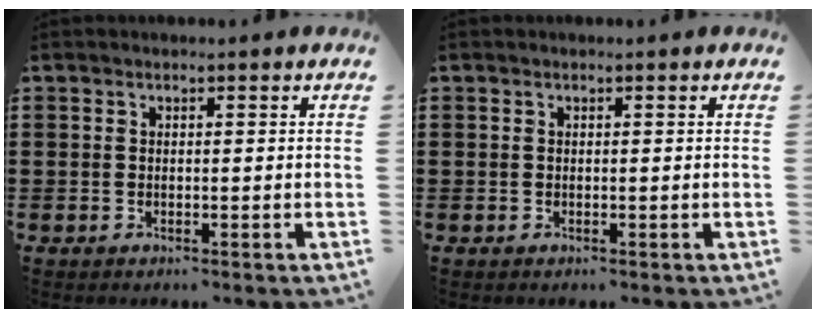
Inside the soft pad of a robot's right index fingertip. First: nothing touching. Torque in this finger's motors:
{"motor_torque": [0.00, 0.00, 0.00, -0.01]}